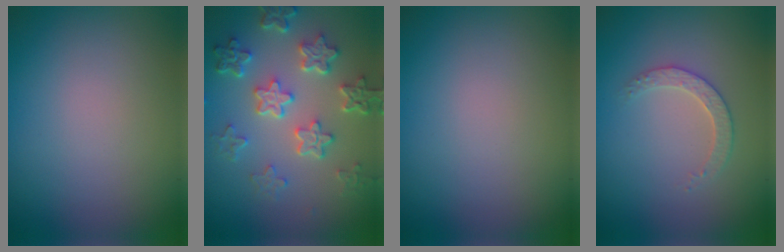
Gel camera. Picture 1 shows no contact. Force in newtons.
{"total": 5.7, "press": 4.2, "slide": 3.8}
{"total": 0.0}
{"total": 2.2, "press": 2.2, "slide": 0.6}